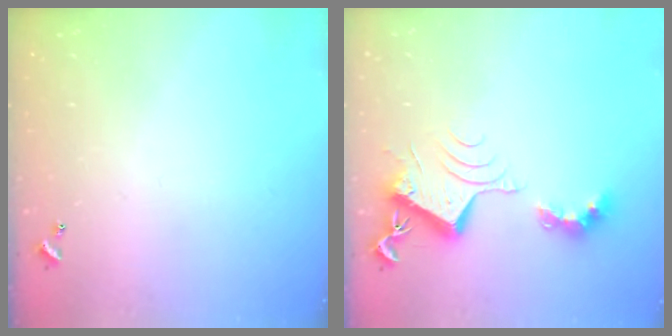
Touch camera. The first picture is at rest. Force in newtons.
{"total": 11.1, "press": 11.0, "slide": 1.3}